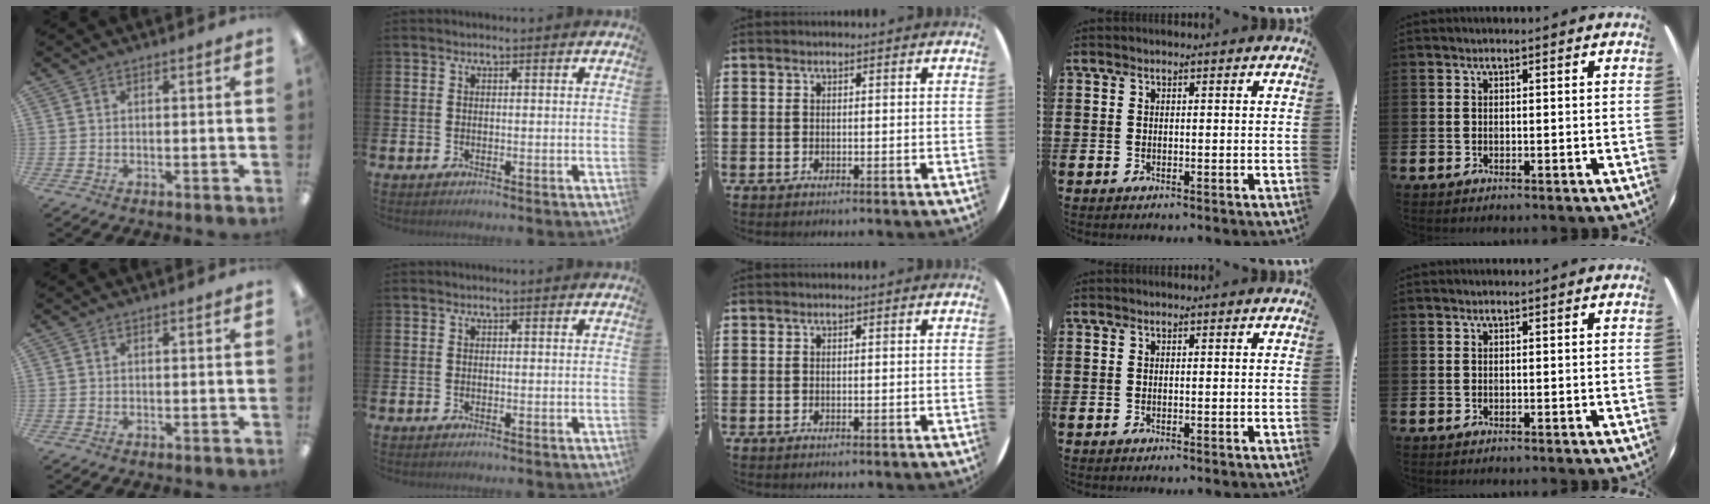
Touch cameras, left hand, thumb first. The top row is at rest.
{}